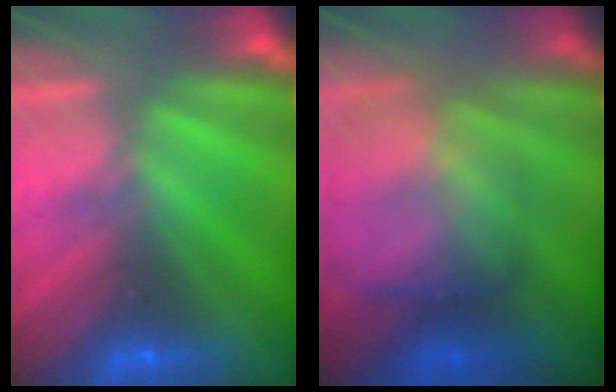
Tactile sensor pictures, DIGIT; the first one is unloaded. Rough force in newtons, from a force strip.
{"total": 9.5}